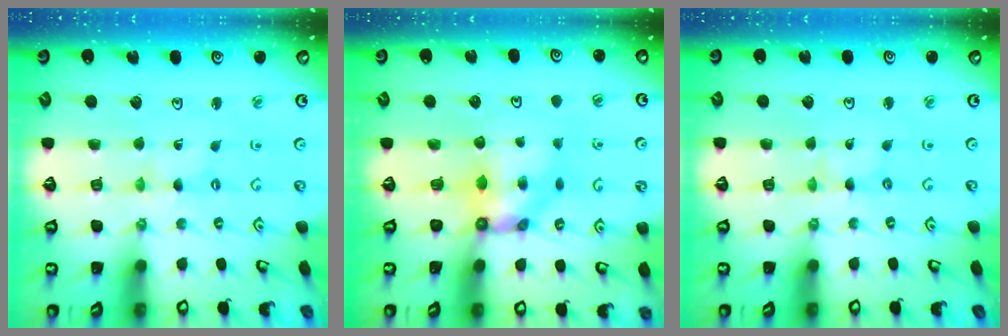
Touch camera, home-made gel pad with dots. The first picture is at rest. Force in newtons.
{"total": 7.7, "press": 7.7, "slide": 0.3}
{"total": 0.0}